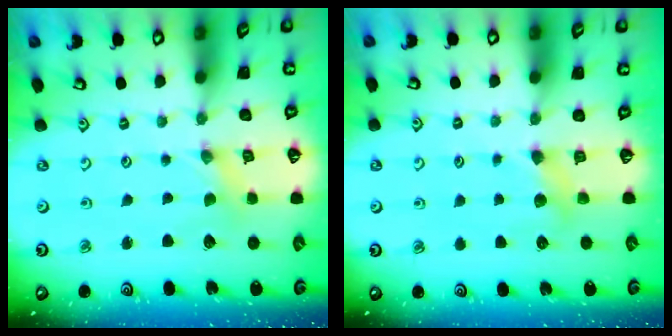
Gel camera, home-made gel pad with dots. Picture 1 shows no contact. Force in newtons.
{"total": 4.3, "press": 4.2, "slide": 0.9}